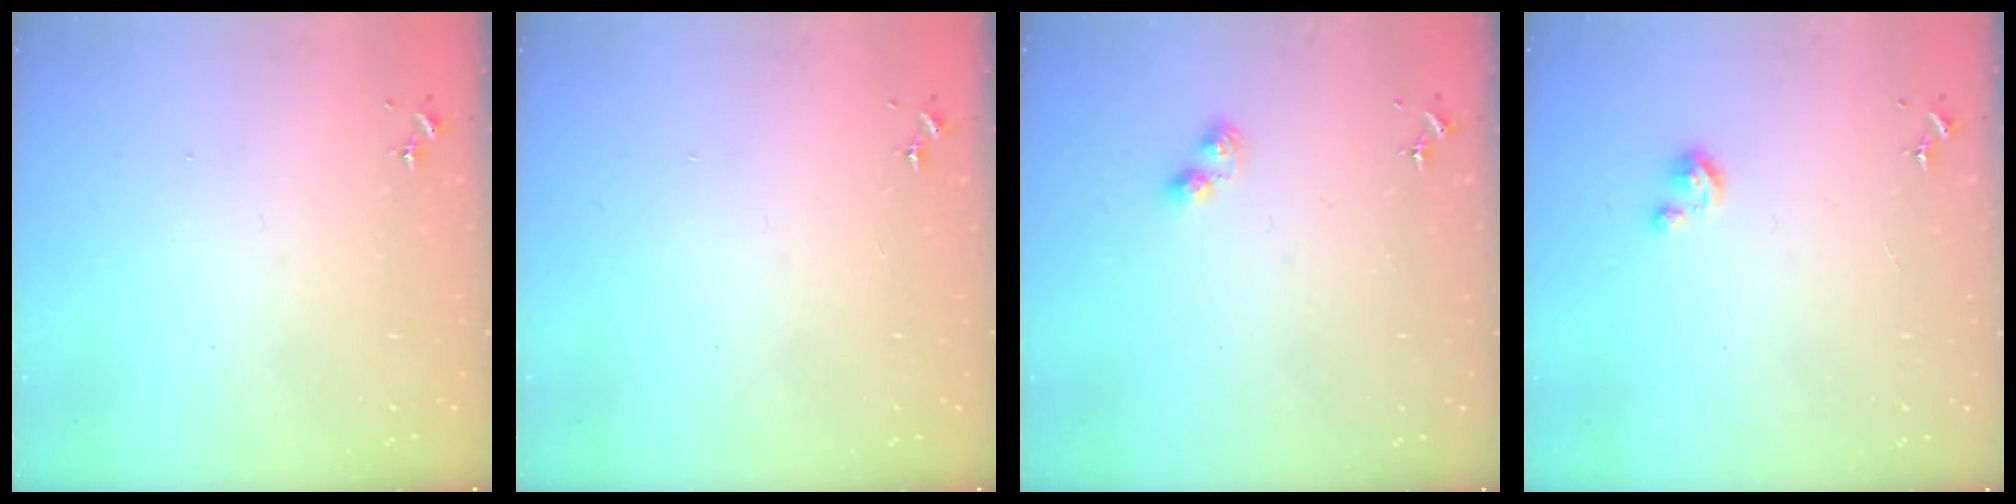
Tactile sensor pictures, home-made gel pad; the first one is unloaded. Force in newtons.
{"total": 0.0}
{"total": 4.3, "press": 4.3, "slide": 0.5}
{"total": 3.7, "press": 3.6, "slide": 0.4}